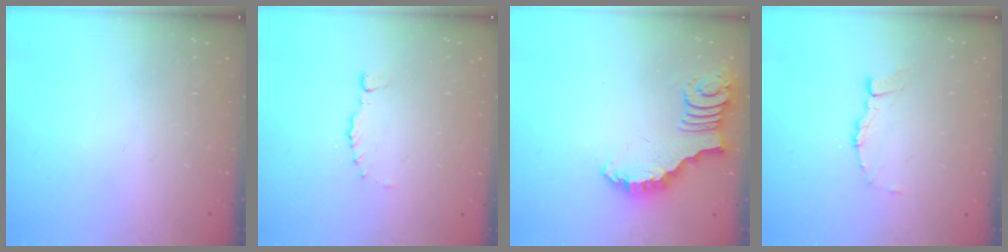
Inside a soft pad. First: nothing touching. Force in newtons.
{"total": 0.0}
{"total": 2.7, "press": 2.7, "slide": 0.1}
{"total": 6.4, "press": 6.4, "slide": 0.4}